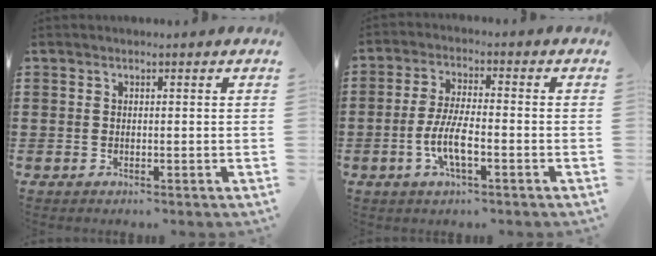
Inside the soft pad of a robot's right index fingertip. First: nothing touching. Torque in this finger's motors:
{"motor_torque": [1.37, 0.76, 0.55, 0.08]}